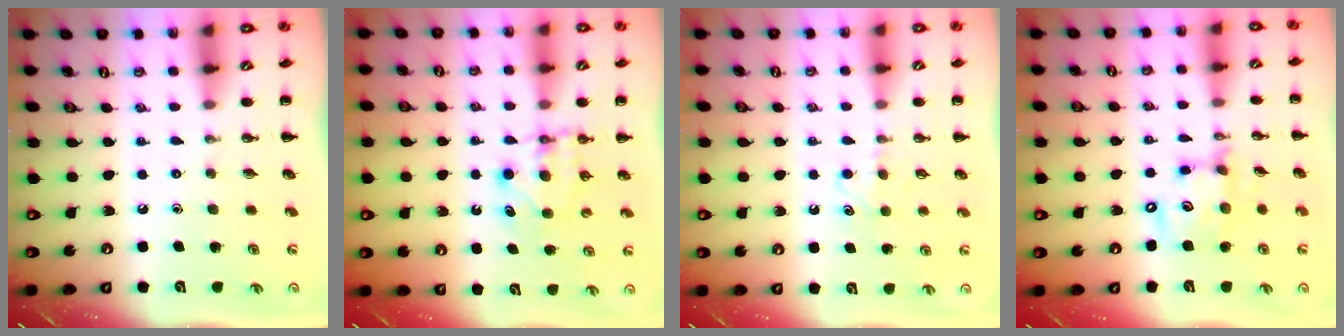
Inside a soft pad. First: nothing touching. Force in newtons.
{"total": 6.3, "press": 6.1, "slide": 1.3}
{"total": 5.1, "press": 5.0, "slide": 1.2}
{"total": 13.2, "press": 12.9, "slide": 3.1}